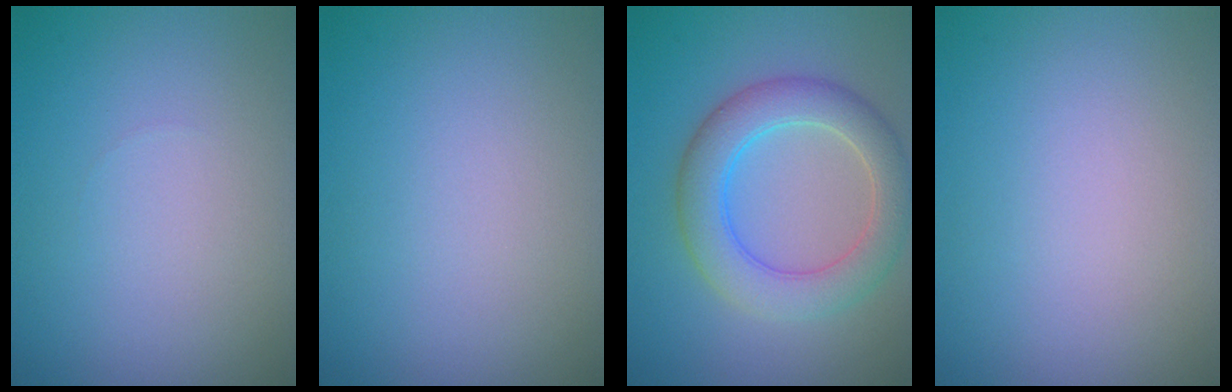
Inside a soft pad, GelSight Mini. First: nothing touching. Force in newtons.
{"total": 0.0}
{"total": 5.5, "press": 5.5, "slide": 0.3}
{"total": 0.0}